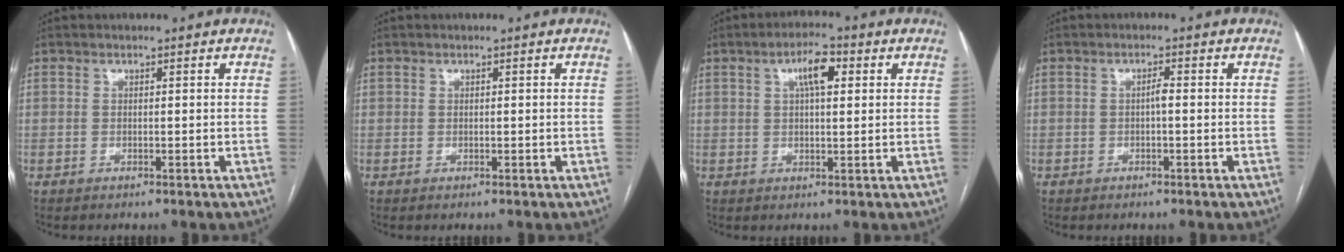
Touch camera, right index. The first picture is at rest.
{"total": 0.0}
{"total": 5.4, "force": [2.0, 1.6, 4.8], "torque": [-0.086, 0.014, 0.033]}
{"total": 1.2, "force": [-0.2, 0.2, 1.2], "torque": [-0.020, 0.003, -0.003]}